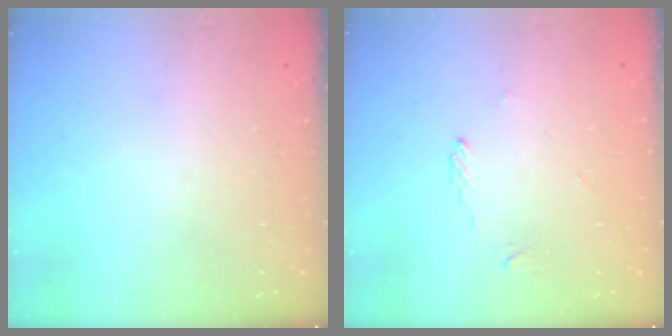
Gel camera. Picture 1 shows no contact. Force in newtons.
{"total": 1.9, "press": 1.9, "slide": 0.2}